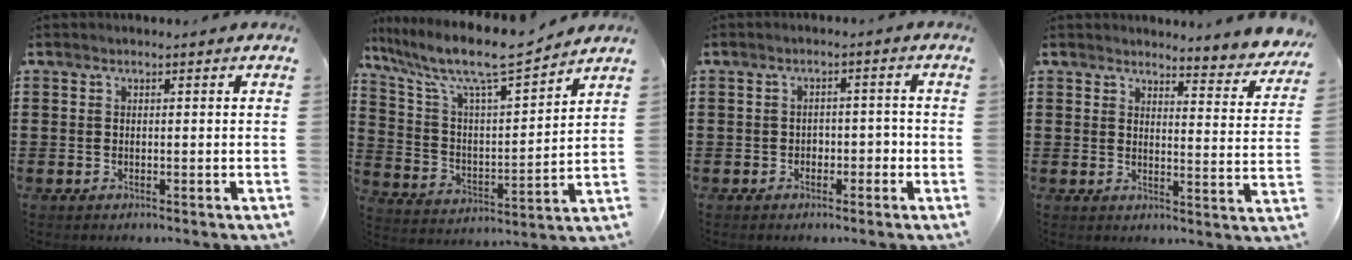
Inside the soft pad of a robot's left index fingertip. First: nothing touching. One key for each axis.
{"total": 10.2, "fx": 8.4, "fy": 1.3, "fz": 5.6, "tx": -0.145, "ty": -0.052, "tz": 0.139}
{"total": 2.0, "fx": -1.2, "fy": 1.2, "fz": 0.9, "tx": -0.024, "ty": 0.005, "tz": -0.029}
{"total": 3.9, "fx": 3.7, "fy": 0.1, "fz": 1.1, "tx": -0.025, "ty": -0.029, "tz": 0.059}